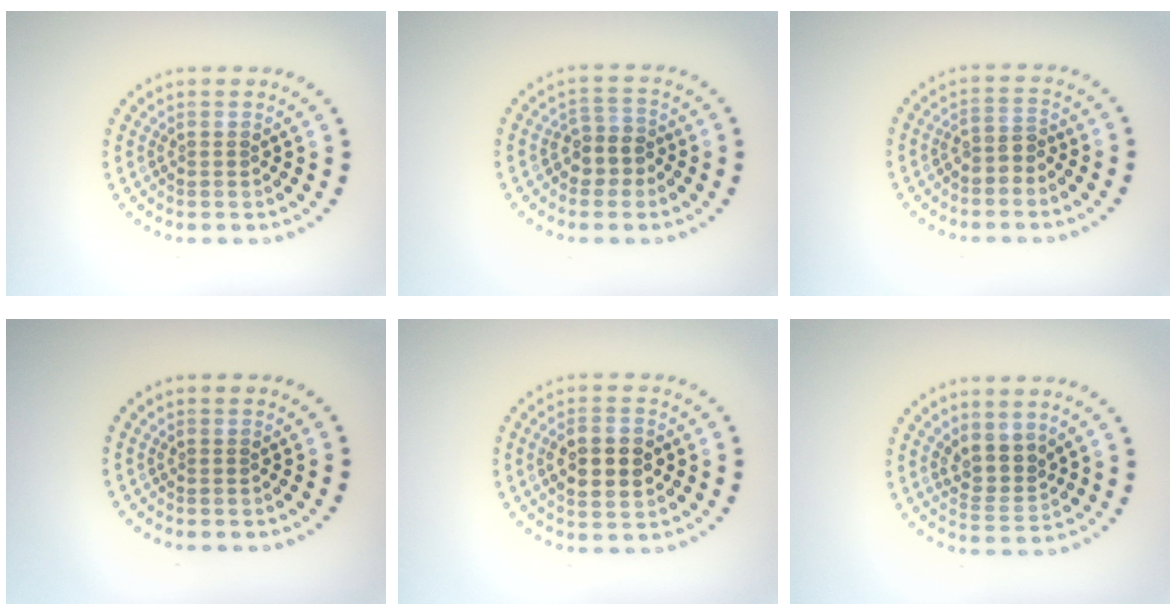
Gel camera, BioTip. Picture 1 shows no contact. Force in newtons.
{"total": 2.6, "press": 2.2, "slide": 1.3}
{"total": 1.8, "press": 1.5, "slide": 0.9}
{"total": 0.0}
{"total": 4.6, "press": 4.6, "slide": 0.2}
{"total": 2.9, "press": 2.4, "slide": 1.6}